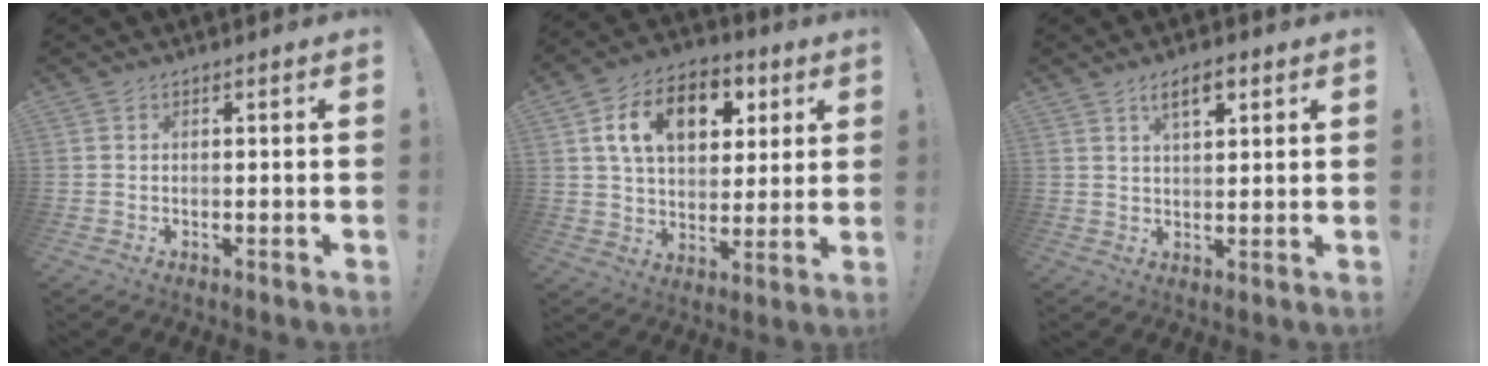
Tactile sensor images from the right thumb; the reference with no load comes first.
{"total": 15.8, "force": [6.0, 10.7, 10.0], "torque": [-0.151, -0.014, 0.107]}
{"total": 5.5, "force": [2.8, 2.2, 4.2], "torque": [-0.068, -0.003, 0.045]}